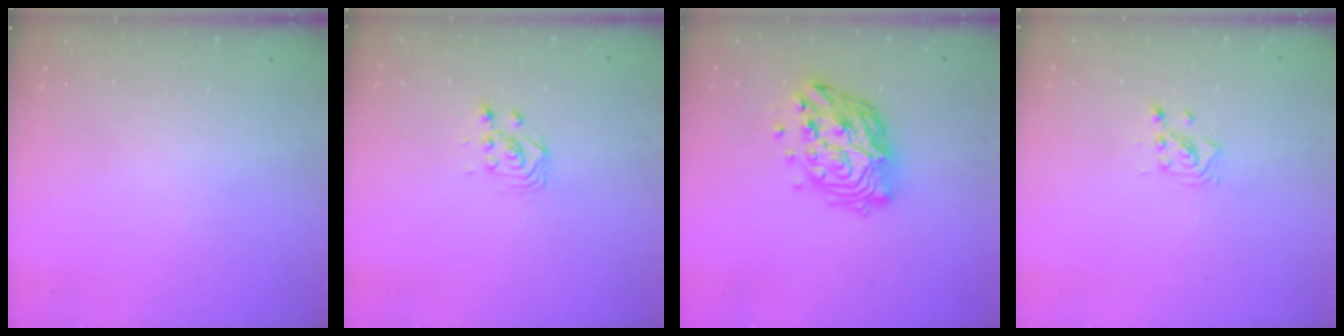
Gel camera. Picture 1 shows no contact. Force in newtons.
{"total": 2.9, "press": 2.9, "slide": 0.4}
{"total": 15.0, "press": 14.9, "slide": 1.6}
{"total": 3.3, "press": 3.3, "slide": 0.4}